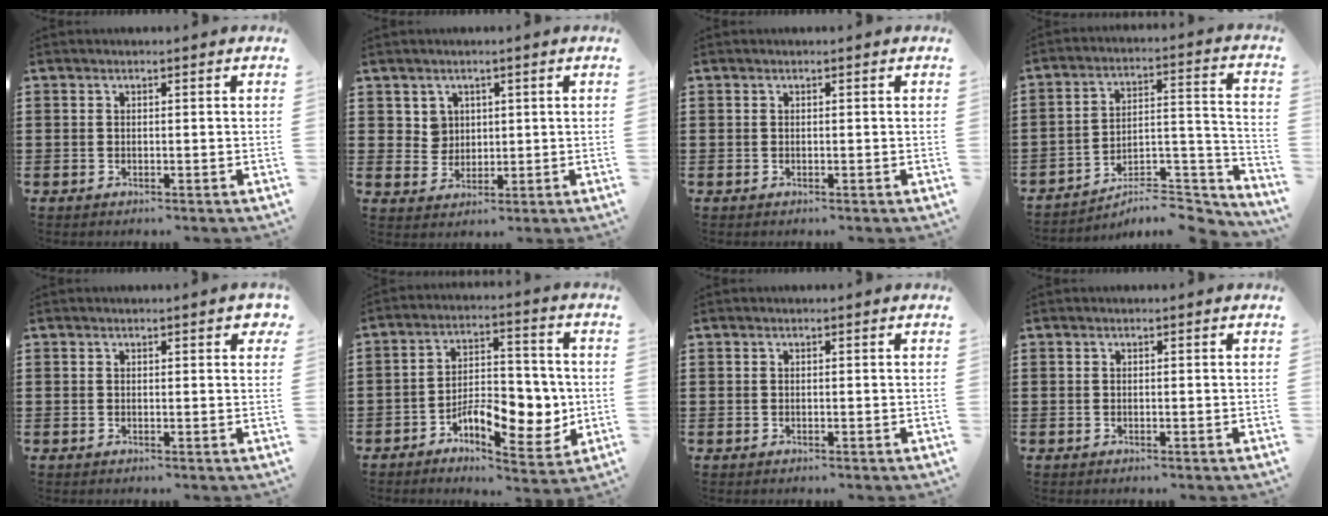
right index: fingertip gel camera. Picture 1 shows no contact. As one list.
[{"total": 3.4, "force": [1.5, 2.9, 0.7], "torque": [-0.029, 0.010, 0.029]}, {"total": 0.0}, {"total": 7.0, "force": [-6.1, 1.6, 2.9], "torque": [-0.038, 0.002, -0.118]}, {"total": 0.7, "force": [0.4, 0.4, 0.5], "torque": [-0.002, 0.001, 0.004]}, {"total": 9.8, "force": [-3.2, 5.2, 7.7], "torque": [-0.116, 0.007, -0.052]}, {"total": 0.0}, {"total": 0.0}]